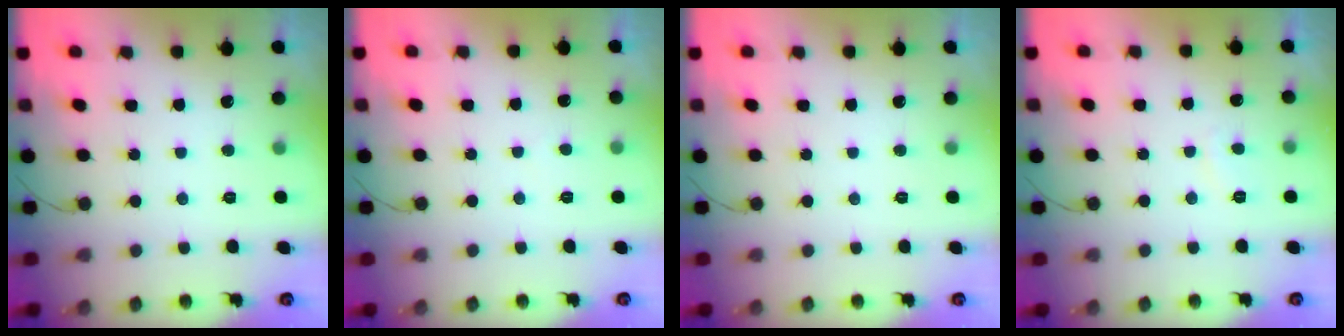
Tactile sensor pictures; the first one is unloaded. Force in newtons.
{"total": 2.6, "press": 2.6, "slide": 0.3}
{"total": 0.0}
{"total": 2.0, "press": 1.9, "slide": 0.6}